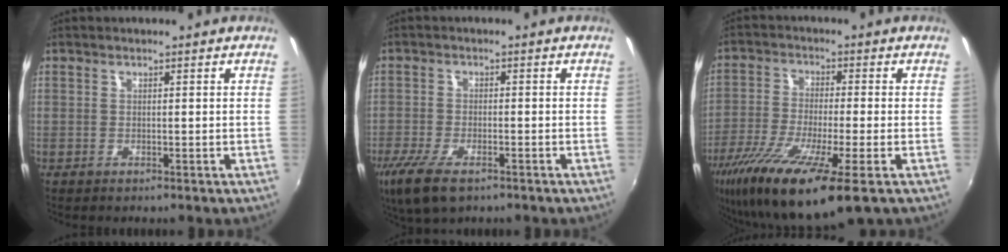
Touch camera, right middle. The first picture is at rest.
{"total": 9.1, "force": [-5.7, 3.3, 6.2], "torque": [-0.150, -0.035, -0.107]}
{"total": 16.0, "force": [-9.7, 2.1, 12.6], "torque": [-0.257, -0.057, -0.177]}